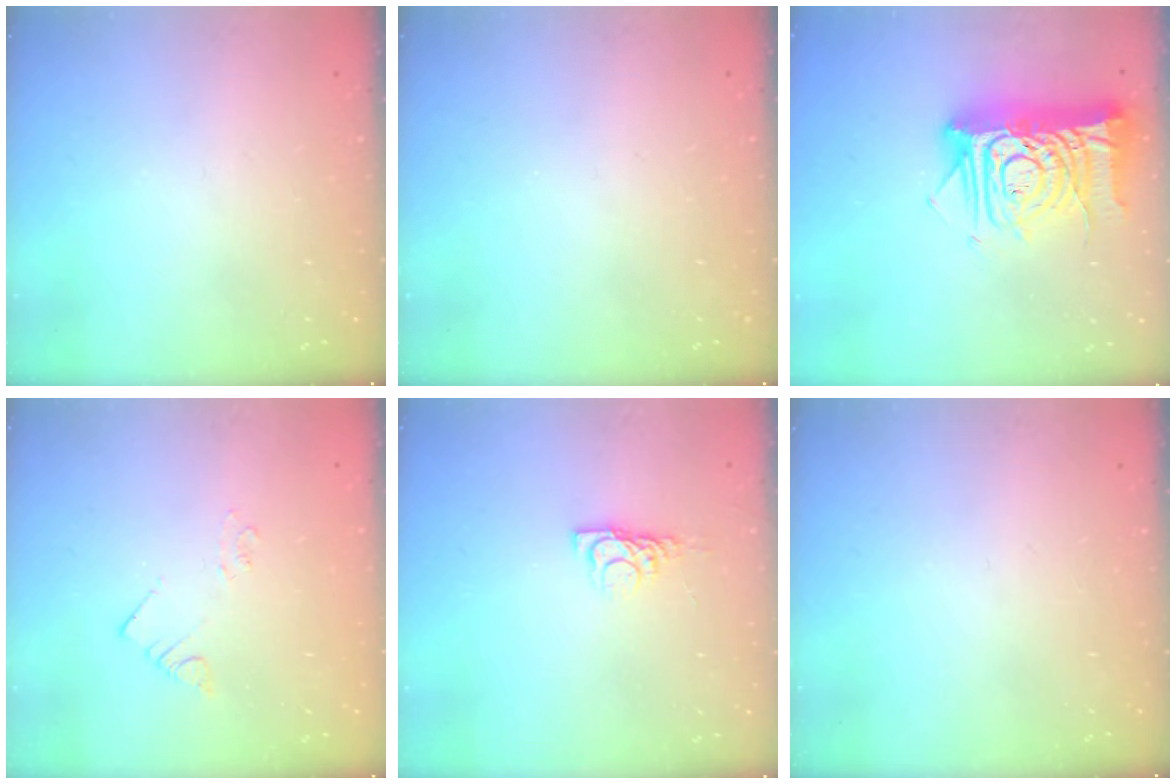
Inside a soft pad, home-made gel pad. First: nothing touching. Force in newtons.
{"total": 0.0}
{"total": 17.4, "press": 17.3, "slide": 2.2}
{"total": 2.1, "press": 2.1, "slide": 0.1}
{"total": 5.4, "press": 5.4, "slide": 0.6}
{"total": 0.0}